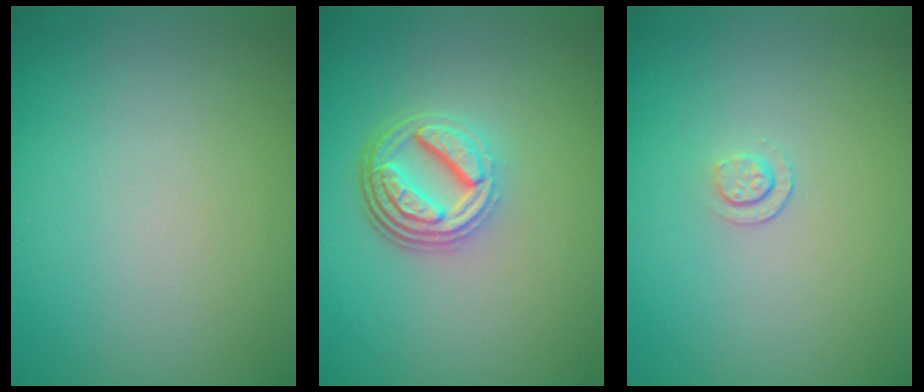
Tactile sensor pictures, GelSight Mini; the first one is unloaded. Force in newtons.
{"total": 4.8, "press": 3.5, "slide": 3.4}
{"total": 0.8, "press": 0.5, "slide": 0.7}